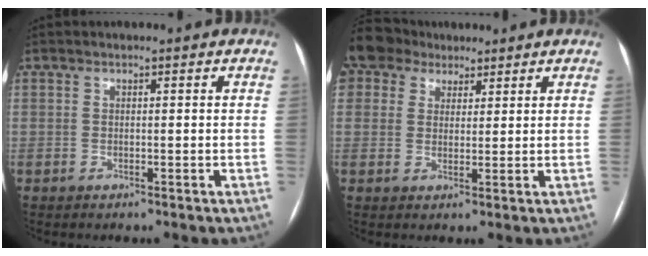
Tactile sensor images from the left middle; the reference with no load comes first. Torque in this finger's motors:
{"motor_torque": [1.07, -1.07, 1.05, 0.21]}